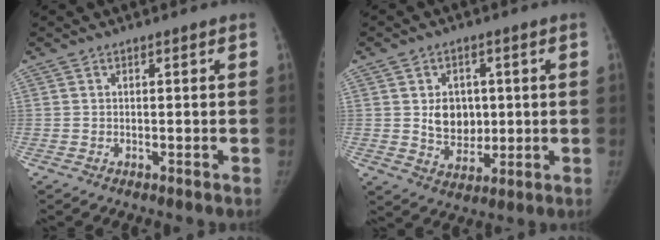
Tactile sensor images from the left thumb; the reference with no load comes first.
{"total": 8.0, "force": [0.9, 6.5, 4.7], "torque": [-0.029, -0.006, 0.023]}